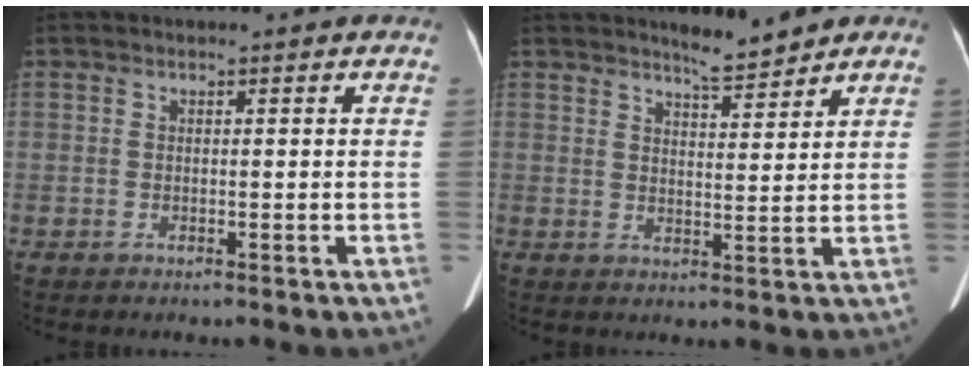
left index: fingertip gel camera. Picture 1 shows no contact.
{"total": 4.6, "force": [4.2, 0.7, 1.9], "torque": [-0.030, -0.004, 0.066]}